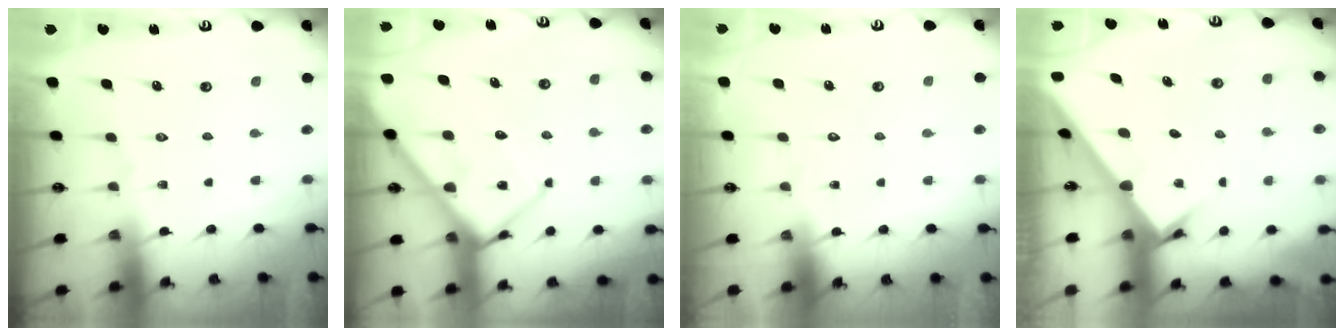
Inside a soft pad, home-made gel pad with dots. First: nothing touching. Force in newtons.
{"total": 11.4, "press": 11.3, "slide": 1.1}
{"total": 1.6, "press": 1.6, "slide": 0.1}
{"total": 2.5, "press": 2.5, "slide": 0.3}